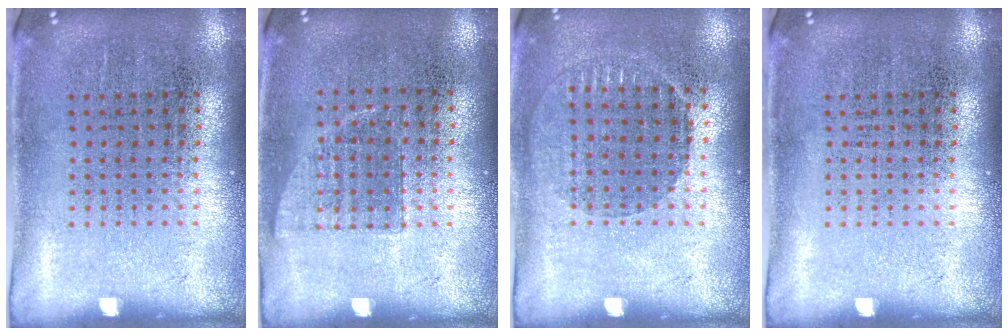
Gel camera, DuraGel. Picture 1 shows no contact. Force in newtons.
{"total": 0.7, "press": 0.6, "slide": 0.2}
{"total": 1.0, "press": 0.9, "slide": 0.4}
{"total": 0.0}